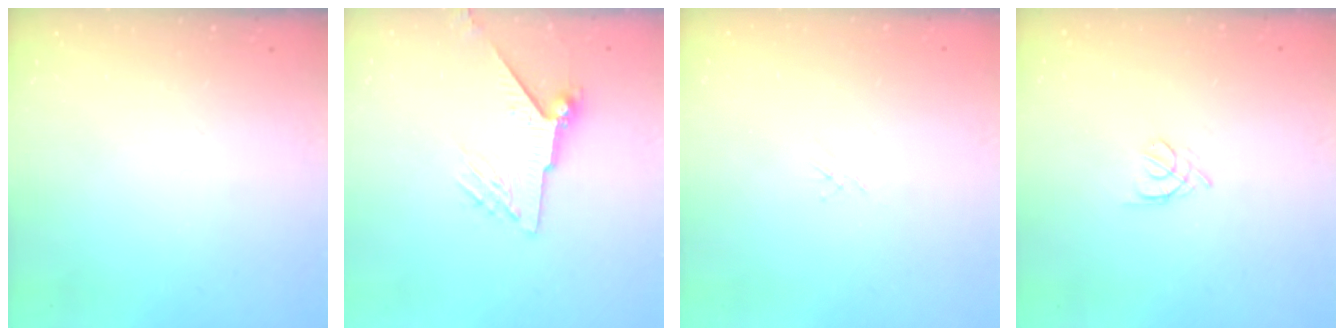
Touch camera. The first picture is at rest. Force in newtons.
{"total": 9.1, "press": 9.1, "slide": 1.0}
{"total": 1.3, "press": 1.2, "slide": 0.3}
{"total": 3.0, "press": 2.9, "slide": 0.7}